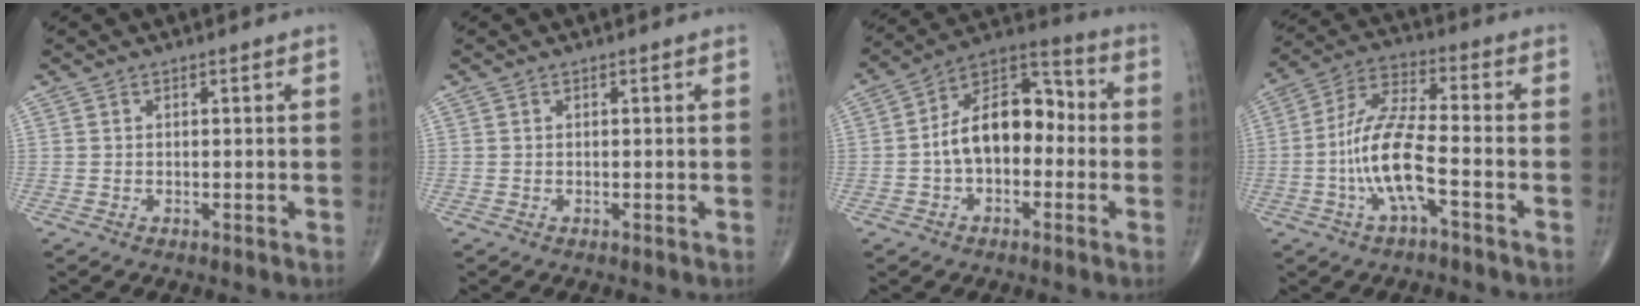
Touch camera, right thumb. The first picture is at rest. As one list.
[{"total": 0.0}, {"total": 13.8, "force": [-1.2, 8.6, 10.7], "torque": [-0.153, 0.049, -0.034]}, {"total": 11.9, "force": [-3.6, 3.2, 10.9], "torque": [-0.232, 0.040, -0.070]}]